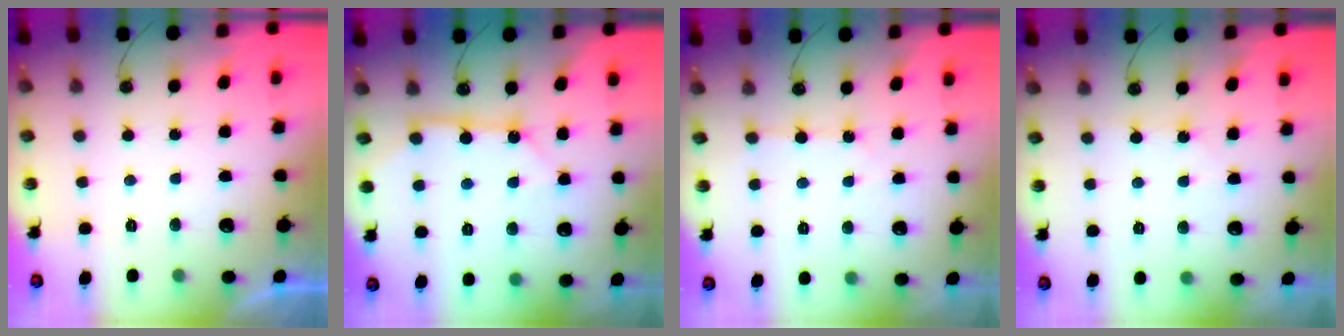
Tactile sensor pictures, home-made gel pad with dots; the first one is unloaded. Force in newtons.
{"total": 9.5, "press": 9.5, "slide": 1.0}
{"total": 2.9, "press": 2.8, "slide": 0.4}
{"total": 3.2, "press": 3.2, "slide": 0.4}